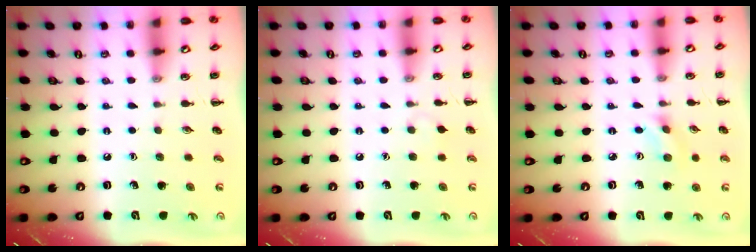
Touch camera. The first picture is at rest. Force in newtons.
{"total": 2.8, "press": 2.6, "slide": 1.1}
{"total": 2.0, "press": 1.9, "slide": 0.8}